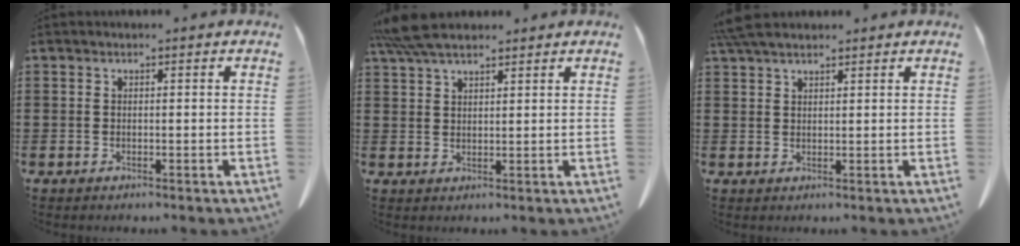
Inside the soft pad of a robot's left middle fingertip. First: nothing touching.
{"total": 6.1, "force": [4.9, 1.5, 3.3], "torque": [-0.076, -0.003, 0.094]}
{"total": 3.8, "force": [3.2, 1.0, 1.9], "torque": [-0.047, -0.001, 0.063]}